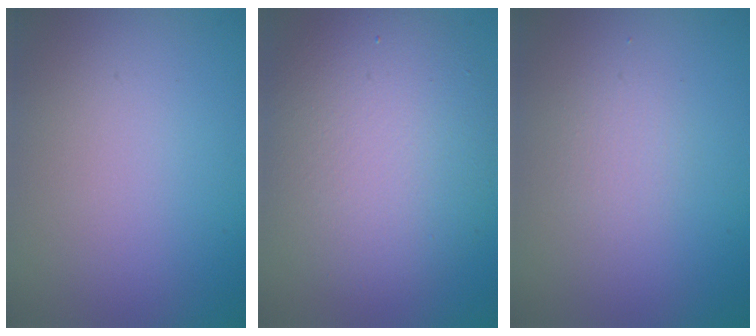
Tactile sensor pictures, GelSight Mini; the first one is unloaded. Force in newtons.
{"total": 7.9, "press": 7.8, "slide": 0.7}
{"total": 1.1, "press": 1.1, "slide": 0.1}